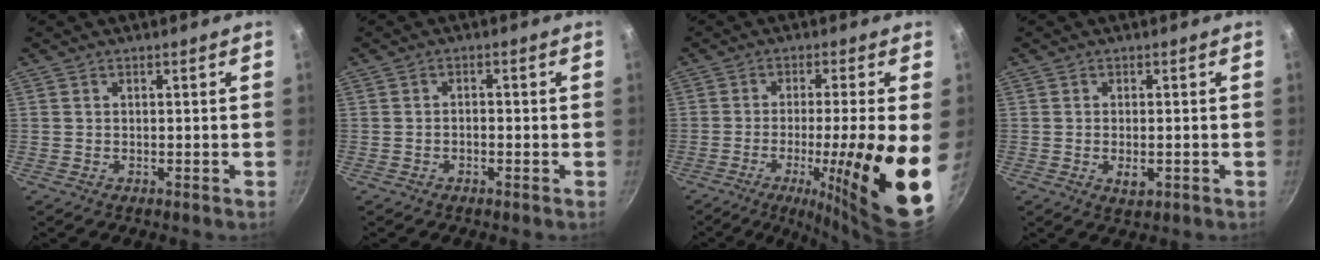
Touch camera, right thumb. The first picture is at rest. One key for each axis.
{"total": 1.4, "fx": -0.6, "fy": 0.8, "fz": 0.9, "tx": -0.013, "ty": 0.011, "tz": -0.012}
{"total": 18.8, "fx": -3.9, "fy": 2.3, "fz": 18.2, "tx": -0.261, "ty": -0.006, "tz": -0.053}
{"total": 3.1, "fx": -0.8, "fy": 1.5, "fz": 2.5, "tx": -0.045, "ty": -0.003, "tz": -0.009}